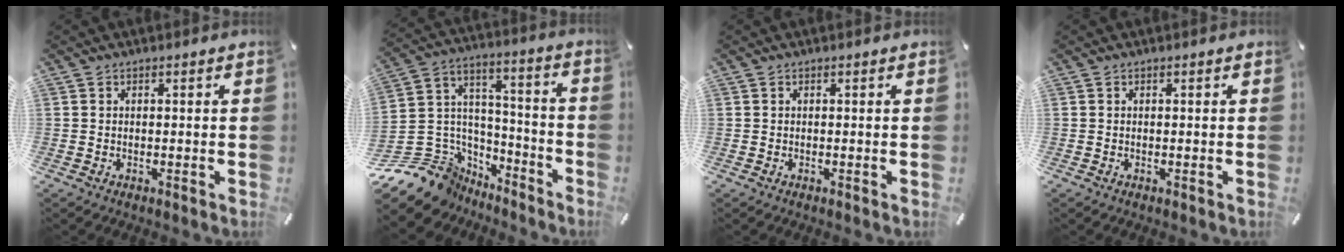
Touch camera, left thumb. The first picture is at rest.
{"total": 13.8, "force": [-8.1, 10.6, 3.5], "torque": [-0.089, 0.027, -0.136]}
{"total": 0.0}
{"total": 0.0}